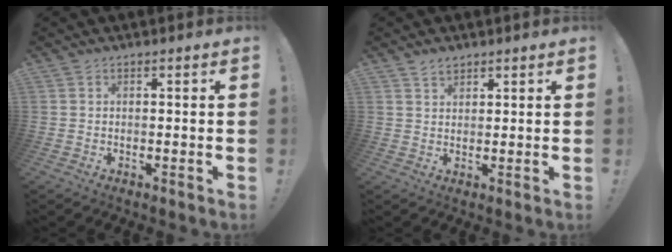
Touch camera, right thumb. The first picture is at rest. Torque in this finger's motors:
{"motor_torque": [-0.22, 0.30, 0.18, 0.01, -0.02]}